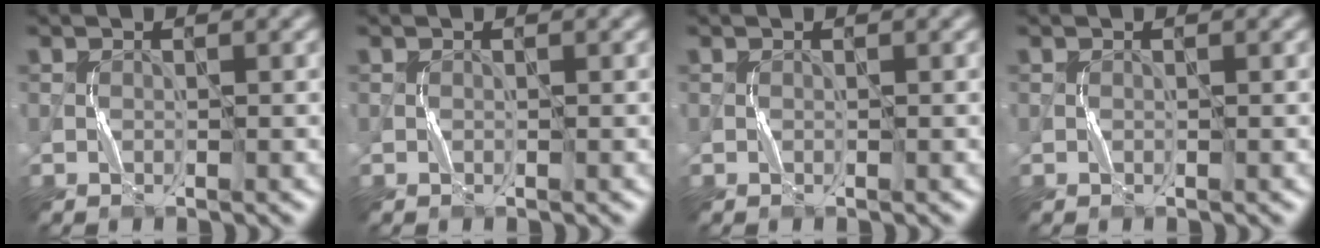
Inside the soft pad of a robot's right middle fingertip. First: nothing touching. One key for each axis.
{"total": 0.0}
{"total": 0.0}
{"total": 0.0}